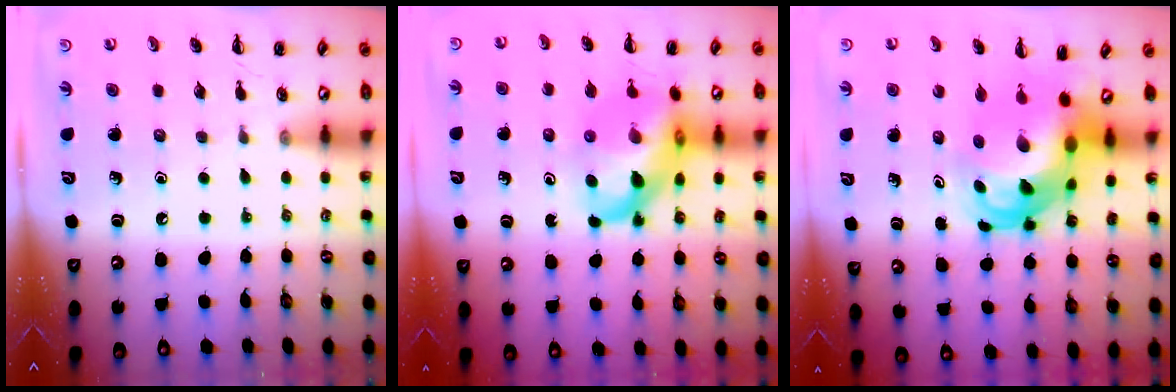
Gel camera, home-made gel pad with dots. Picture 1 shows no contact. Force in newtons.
{"total": 18.0, "press": 17.5, "slide": 4.3}
{"total": 9.7, "press": 9.3, "slide": 2.7}